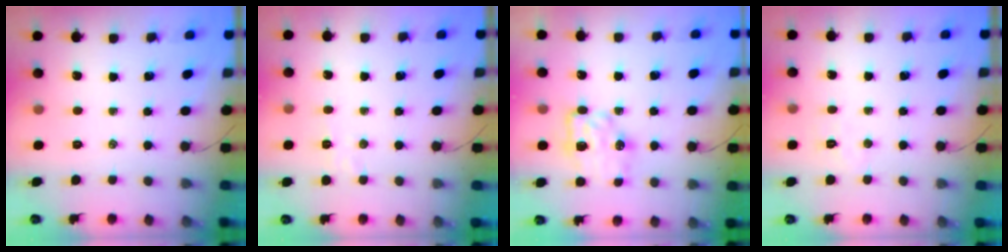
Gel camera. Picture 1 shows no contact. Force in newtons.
{"total": 2.9, "press": 2.9, "slide": 0.7}
{"total": 8.0, "press": 8.0, "slide": 1.0}
{"total": 4.1, "press": 4.0, "slide": 0.8}